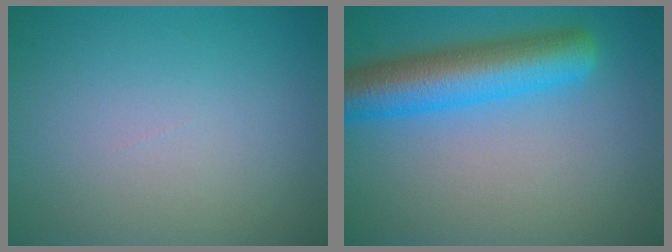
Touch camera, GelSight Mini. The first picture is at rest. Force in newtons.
{"total": 7.5, "press": 7.5, "slide": 0.3}